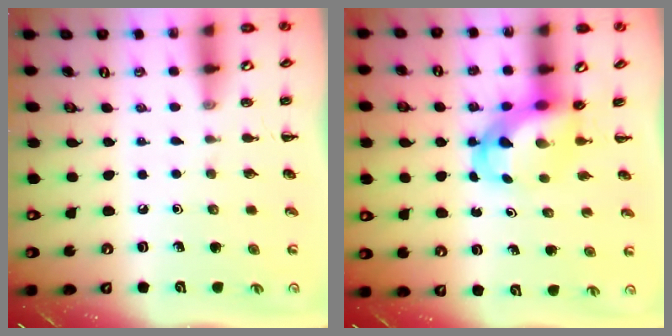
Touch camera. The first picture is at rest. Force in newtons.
{"total": 5.4, "press": 5.4, "slide": 0.8}